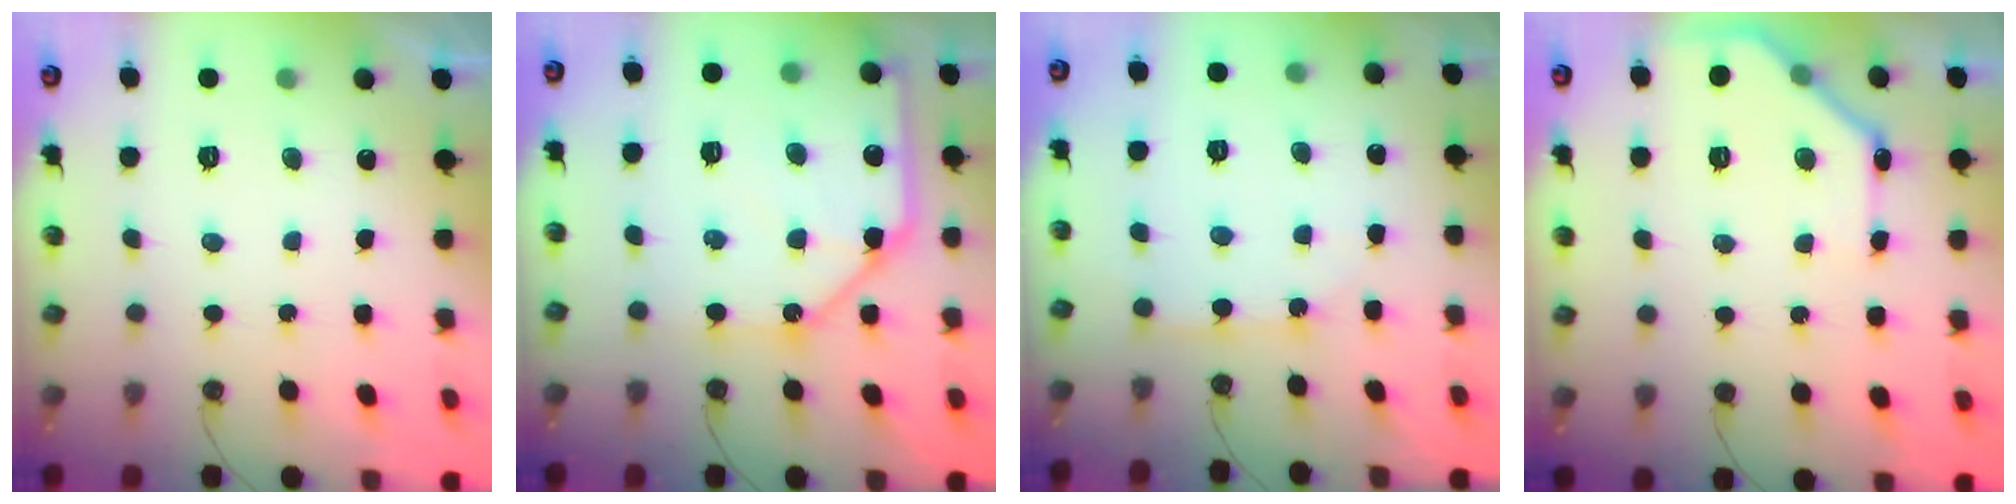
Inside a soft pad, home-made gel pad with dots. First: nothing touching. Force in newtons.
{"total": 14.5, "press": 14.4, "slide": 1.7}
{"total": 4.2, "press": 4.2, "slide": 0.2}
{"total": 11.7, "press": 11.7, "slide": 0.2}